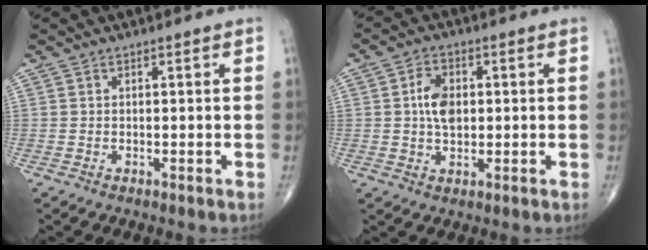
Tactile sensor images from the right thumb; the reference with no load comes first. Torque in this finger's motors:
{"motor_torque": [0.17, 0.83, 0.88, 0.18, 0.06]}